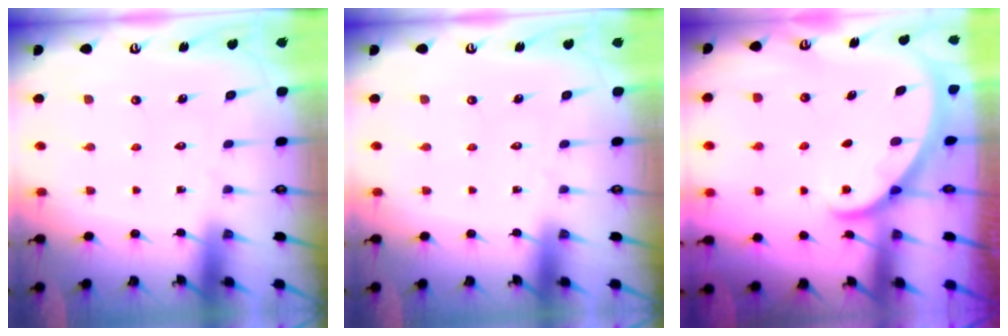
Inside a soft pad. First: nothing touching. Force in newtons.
{"total": 0.0}
{"total": 2.0, "press": 2.0, "slide": 0.1}